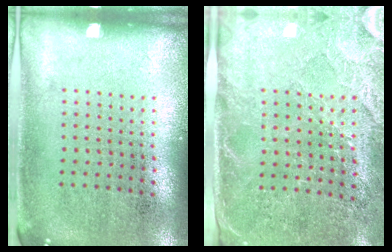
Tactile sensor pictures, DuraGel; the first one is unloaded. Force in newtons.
{"total": 2.8, "press": 2.6, "slide": 1.1}